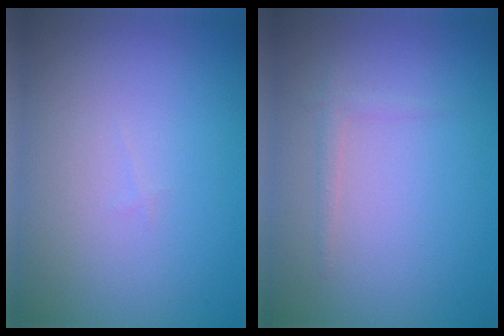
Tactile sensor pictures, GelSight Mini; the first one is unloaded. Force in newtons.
{"total": 0.9, "press": 0.9, "slide": 0.0}